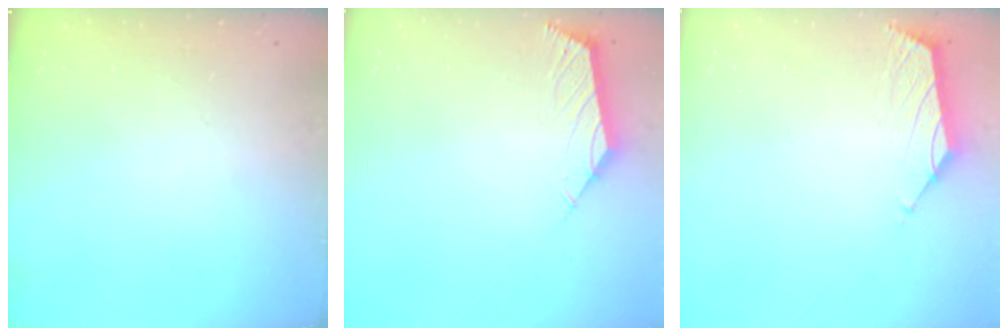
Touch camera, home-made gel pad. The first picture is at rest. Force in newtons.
{"total": 2.9, "press": 2.8, "slide": 0.7}
{"total": 1.6, "press": 1.5, "slide": 0.6}